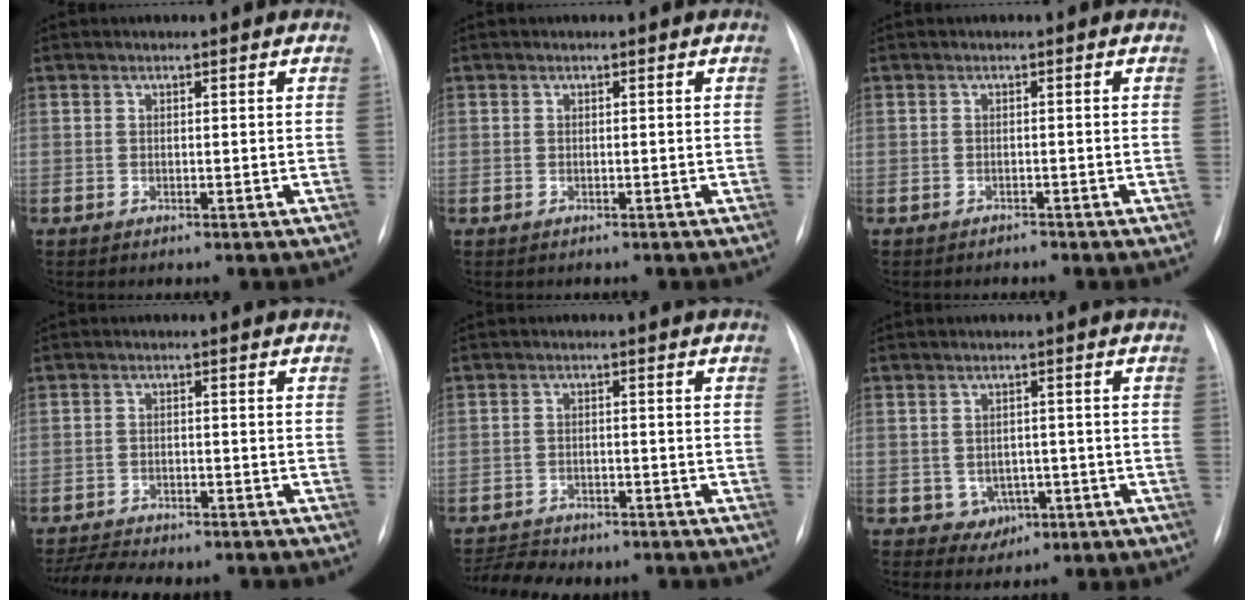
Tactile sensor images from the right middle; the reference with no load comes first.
{"total": 0.6, "force": [-0.2, 0.6, -0.1], "torque": [0.007, 0.007, -0.006]}
{"total": 0.6, "force": [-0.6, 0.2, 0.0], "torque": [-0.003, -0.002, -0.012]}
{"total": 9.4, "force": [-8.5, 2.4, 3.3], "torque": [-0.053, 0.002, -0.119]}
{"total": 7.2, "force": [-6.6, 2.3, 1.6], "torque": [-0.027, -0.002, -0.094]}
{"total": 4.2, "force": [-1.3, 3.6, 1.6], "torque": [-0.015, 0.010, -0.003]}